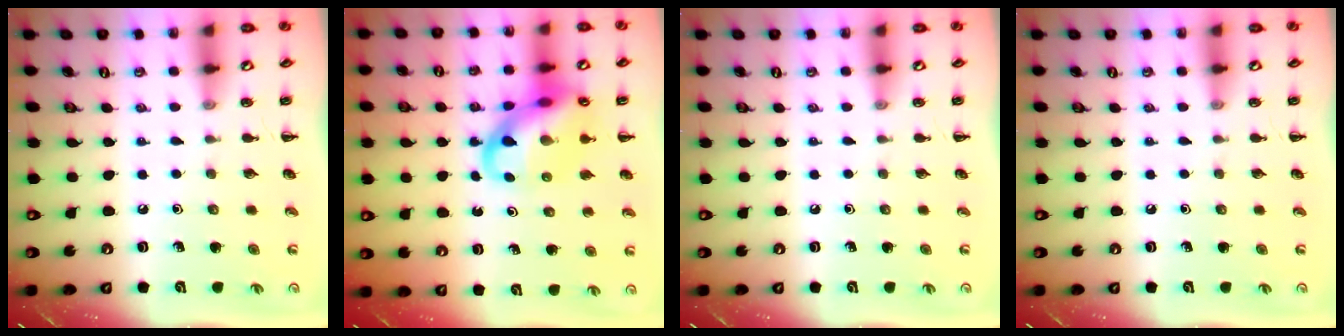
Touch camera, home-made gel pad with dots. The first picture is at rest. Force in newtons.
{"total": 15.3, "press": 15.0, "slide": 3.0}
{"total": 0.0}
{"total": 0.0}